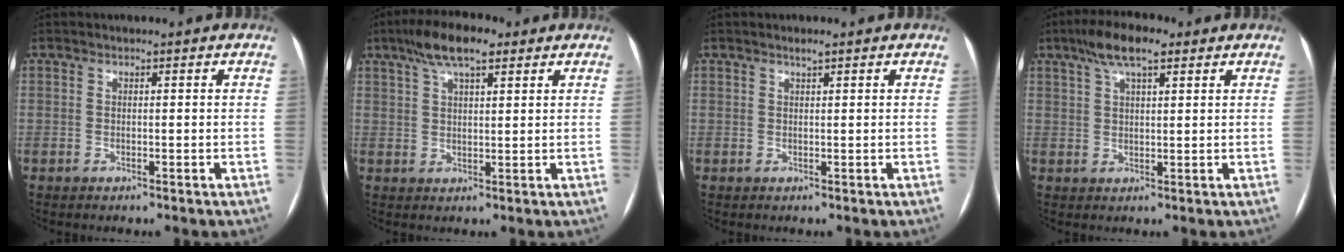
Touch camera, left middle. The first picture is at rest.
{"total": 7.9, "force": [5.0, 2.2, 5.7], "torque": [-0.108, 0.021, 0.085]}
{"total": 0.9, "force": [0.7, 0.0, 0.6], "torque": [-0.011, 0.000, 0.013]}
{"total": 7.0, "force": [4.4, 1.9, 5.2], "torque": [-0.102, 0.022, 0.075]}